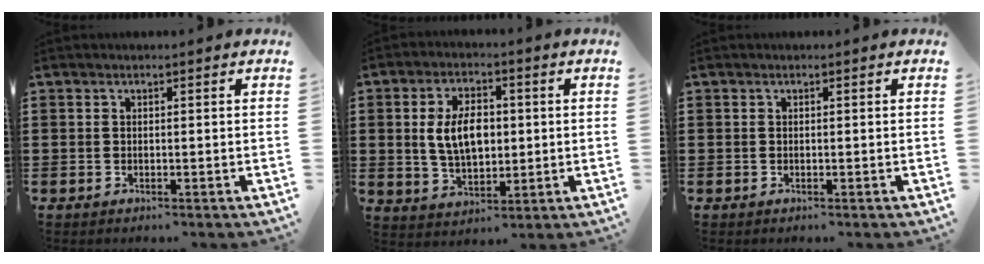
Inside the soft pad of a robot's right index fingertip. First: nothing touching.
{"total": 7.4, "force": [0.5, 4.4, 5.9], "torque": [-0.119, 0.003, 0.001]}
{"total": 0.0}